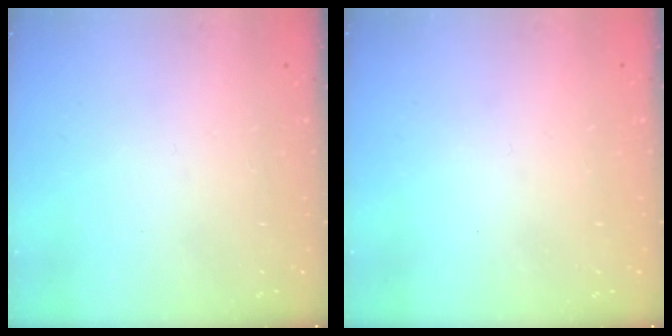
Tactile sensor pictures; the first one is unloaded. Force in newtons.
{"total": 0.7, "press": 0.6, "slide": 0.3}